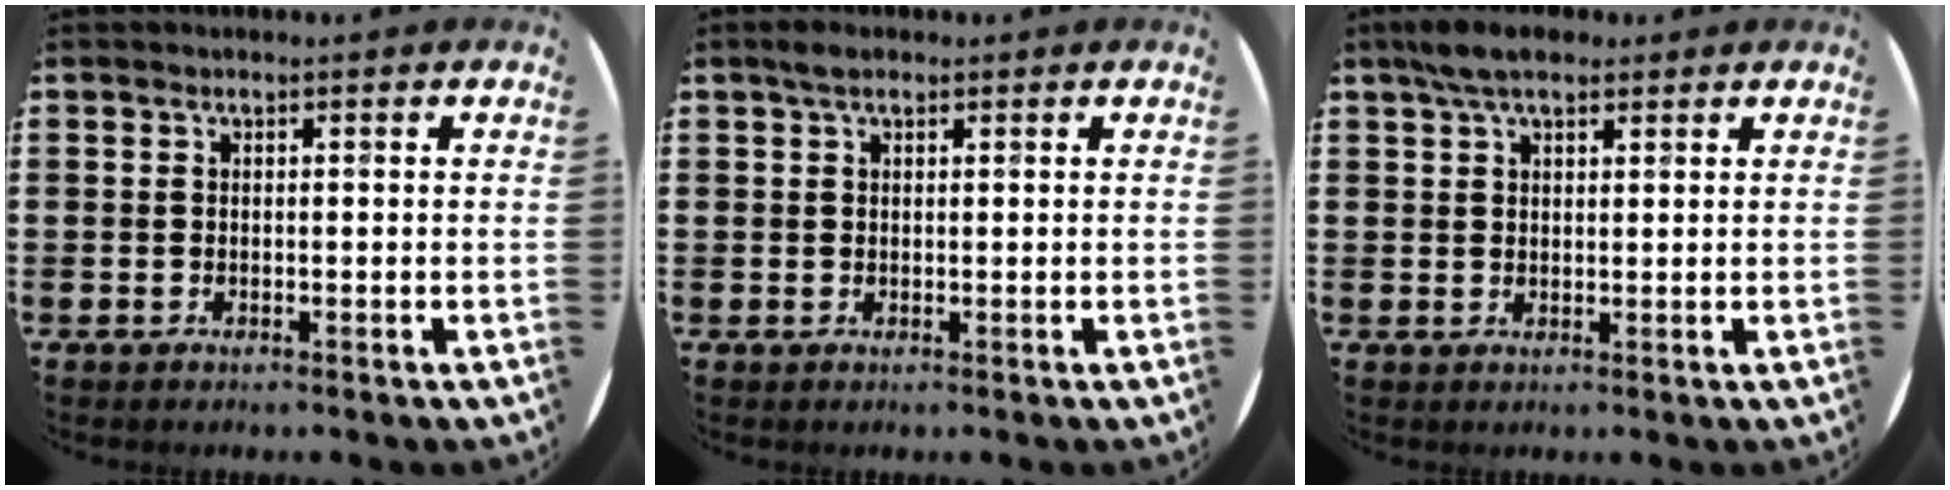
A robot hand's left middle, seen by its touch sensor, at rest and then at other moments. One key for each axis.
{"total": 1.6, "fx": 1.1, "fy": 0.8, "fz": 0.9, "tx": -0.013, "ty": 0.002, "tz": 0.017}
{"total": 4.4, "fx": 3.3, "fy": 1.6, "fz": 2.4, "tx": -0.055, "ty": 0.004, "tz": 0.061}